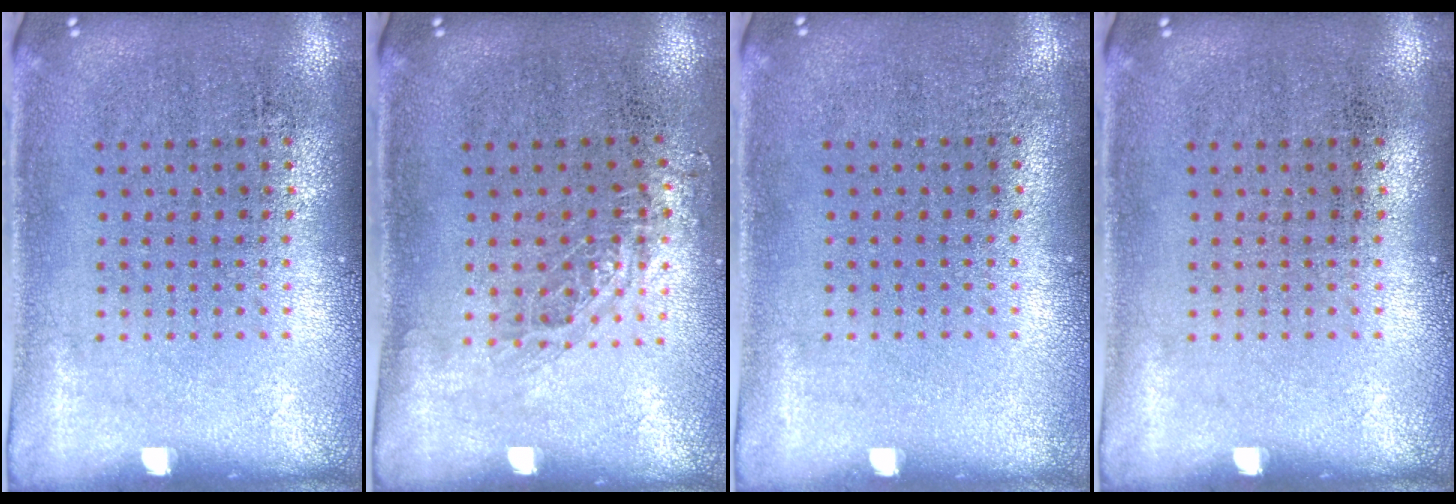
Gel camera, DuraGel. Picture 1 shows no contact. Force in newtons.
{"total": 0.7, "press": 0.7, "slide": 0.1}
{"total": 0.0}
{"total": 0.0}